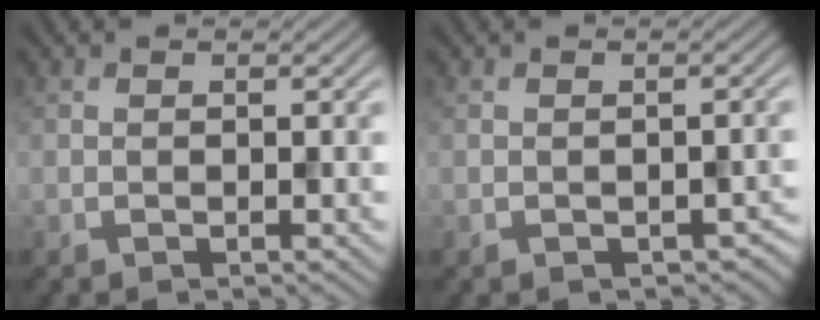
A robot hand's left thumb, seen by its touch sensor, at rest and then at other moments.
{"total": 2.1, "force": [-1.0, 1.3, 1.3], "torque": [-0.019, -0.011, -0.007]}